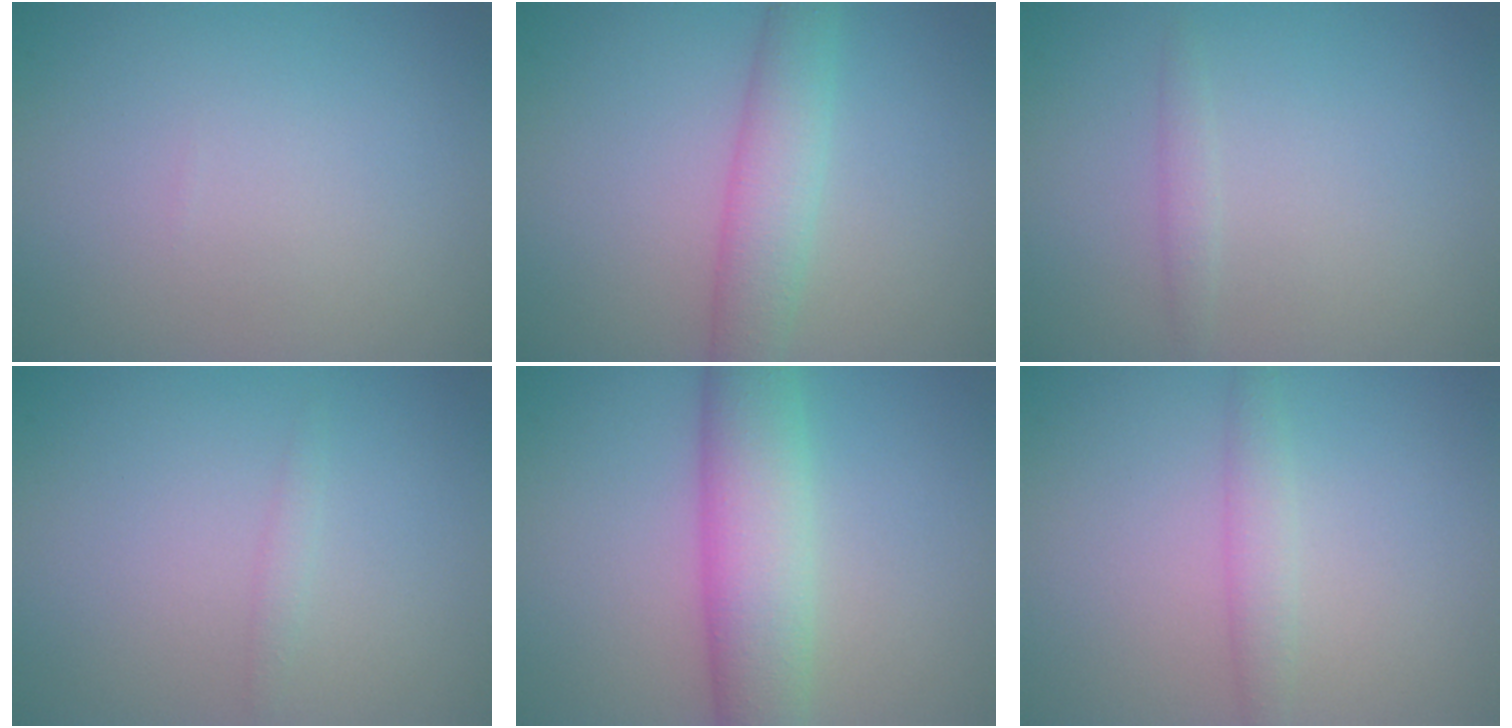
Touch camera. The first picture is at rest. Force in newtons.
{"total": 3.9, "press": 3.9, "slide": 0.1}
{"total": 1.0, "press": 1.0, "slide": 0.0}
{"total": 0.7, "press": 0.7, "slide": 0.1}
{"total": 6.9, "press": 6.9, "slide": 0.0}
{"total": 1.8, "press": 1.8, "slide": 0.1}